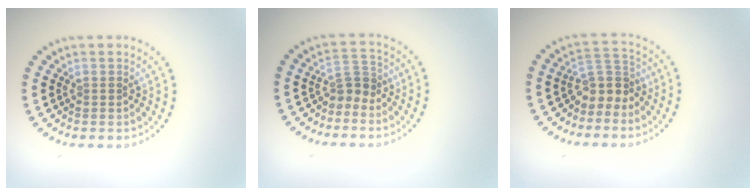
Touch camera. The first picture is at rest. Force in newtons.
{"total": 2.0, "press": 1.5, "slide": 1.3}
{"total": 2.9, "press": 2.1, "slide": 2.0}